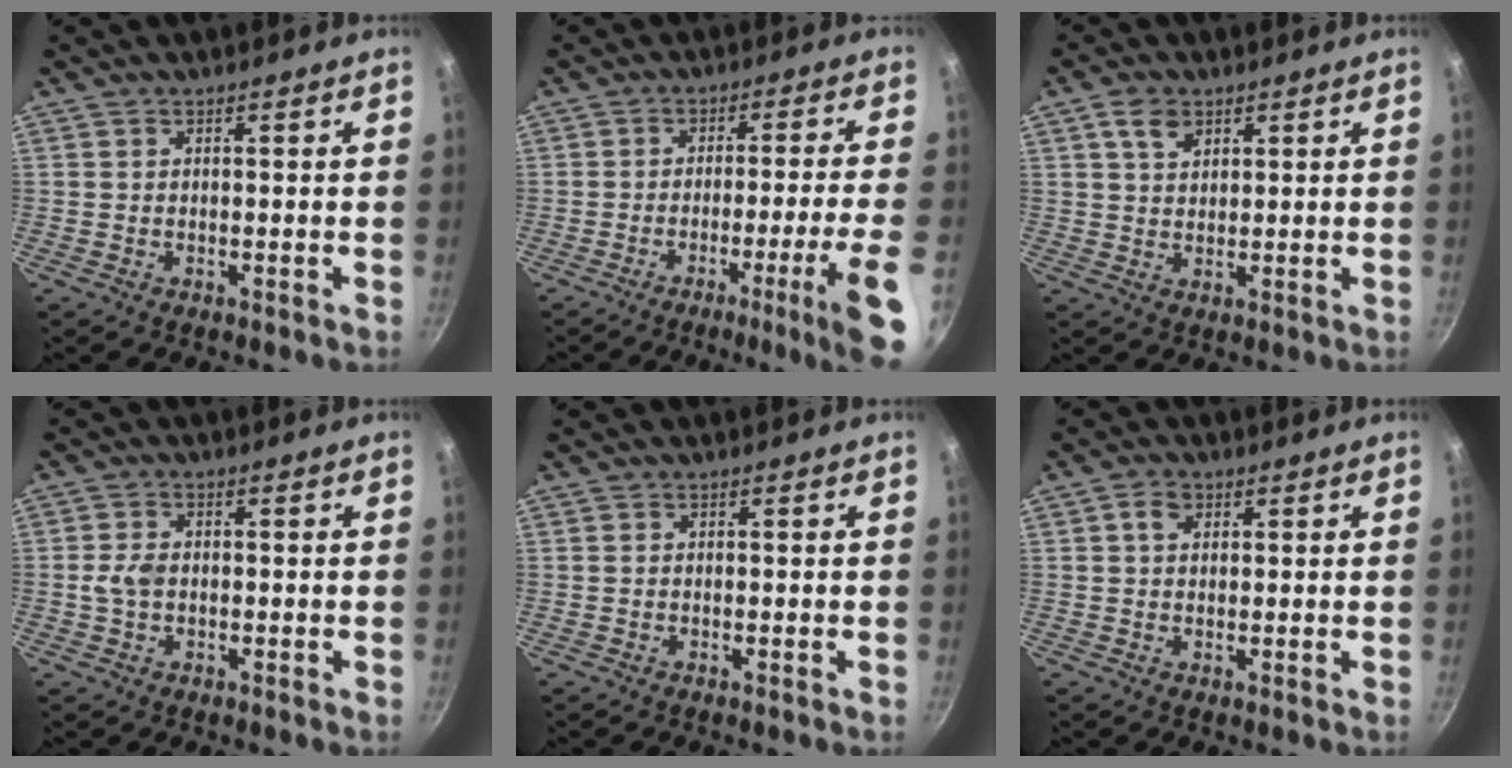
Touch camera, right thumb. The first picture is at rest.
{"total": 12.2, "force": [-5.4, -0.1, 11.0], "torque": [-0.155, 0.021, -0.073]}
{"total": 4.5, "force": [2.4, 2.9, 2.3], "torque": [-0.030, -0.009, 0.045]}
{"total": 3.2, "force": [-0.3, 2.3, 2.1], "torque": [-0.040, 0.008, -0.008]}
{"total": 0.0}
{"total": 2.8, "force": [1.1, 2.1, 1.5], "torque": [-0.017, -0.002, 0.017]}